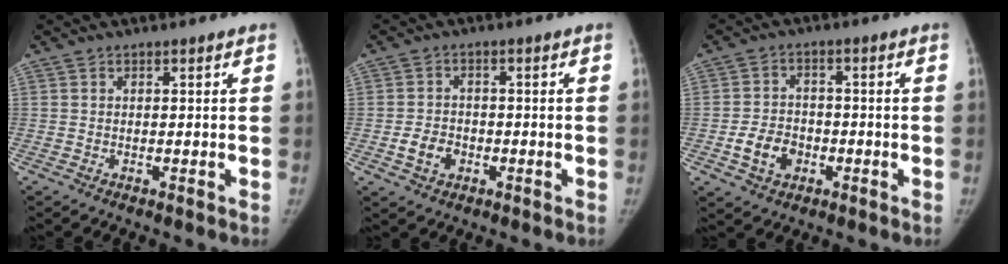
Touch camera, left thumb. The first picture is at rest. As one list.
[{"total": 4.5, "force": [-1.7, 3.6, 2.2], "torque": [-0.027, 0.013, -0.029]}, {"total": 6.8, "force": [-2.4, 5.3, 3.4], "torque": [-0.042, 0.016, -0.042]}]